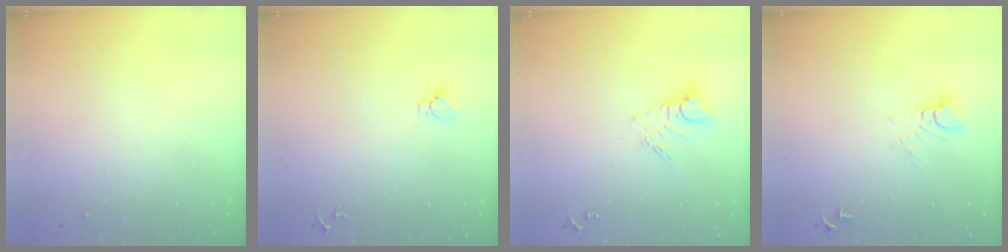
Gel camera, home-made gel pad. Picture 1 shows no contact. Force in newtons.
{"total": 2.8, "press": 2.8, "slide": 0.2}
{"total": 7.9, "press": 7.8, "slide": 0.8}
{"total": 4.7, "press": 4.7, "slide": 0.3}